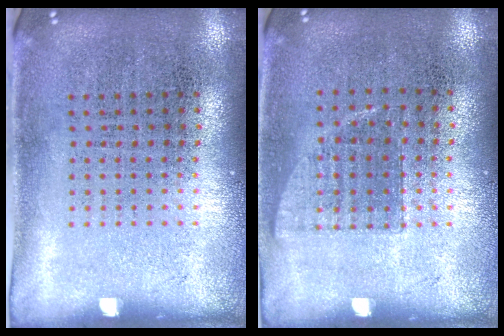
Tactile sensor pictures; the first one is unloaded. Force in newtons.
{"total": 0.7, "press": 0.7, "slide": 0.2}